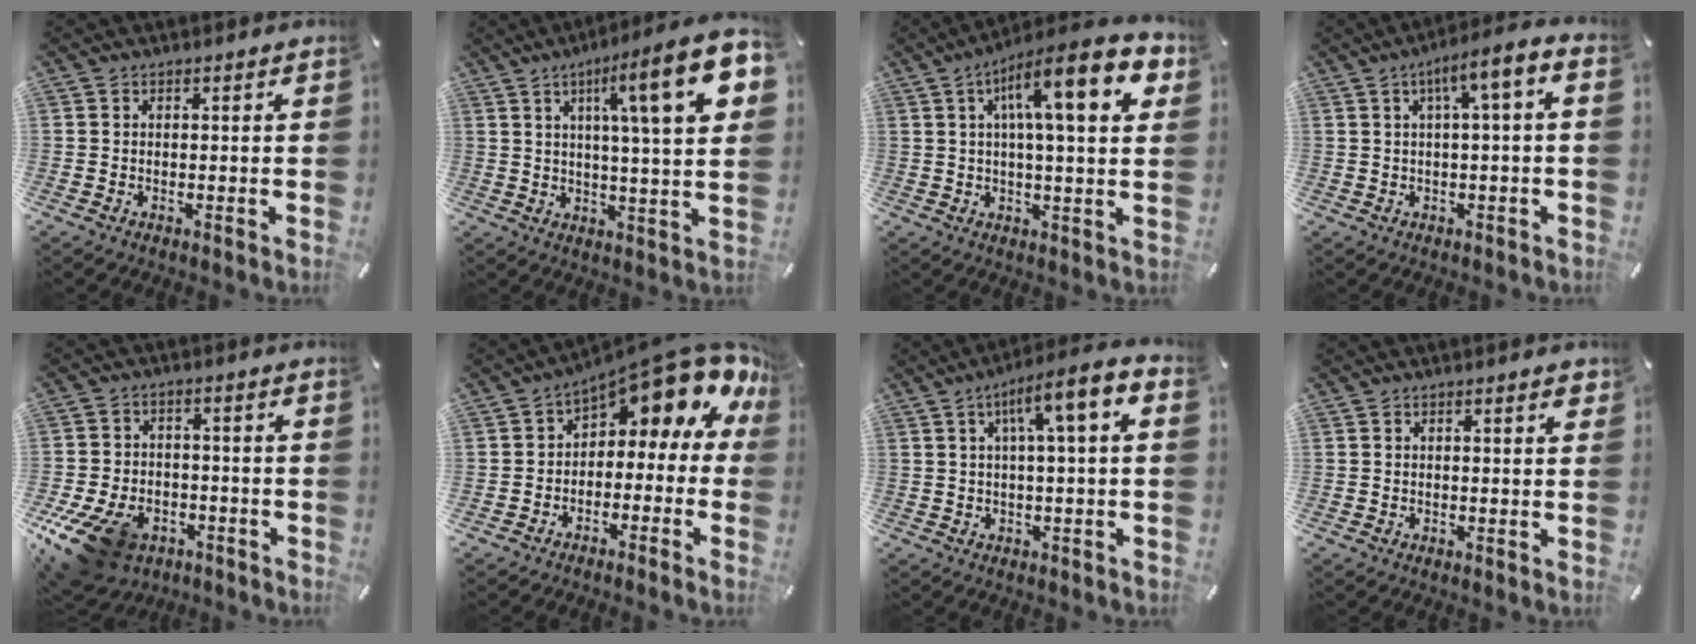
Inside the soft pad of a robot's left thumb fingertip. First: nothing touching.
{"total": 19.2, "force": [7.1, 2.9, 17.6], "torque": [-0.264, -0.033, 0.091]}
{"total": 16.9, "force": [6.3, 3.6, 15.3], "torque": [-0.241, -0.023, 0.090]}
{"total": 7.2, "force": [1.5, 1.2, 6.9], "torque": [-0.114, -0.008, 0.020]}
{"total": 14.4, "force": [-7.9, 9.0, 8.1], "torque": [-0.166, 0.046, -0.132]}
{"total": 10.3, "force": [6.8, 4.0, 6.7], "torque": [-0.096, -0.069, 0.108]}
{"total": 9.4, "force": [2.5, 1.4, 8.9], "torque": [-0.143, -0.013, 0.035]}
{"total": 1.7, "force": [0.6, 0.3, 1.6], "torque": [-0.023, 0.001, 0.007]}